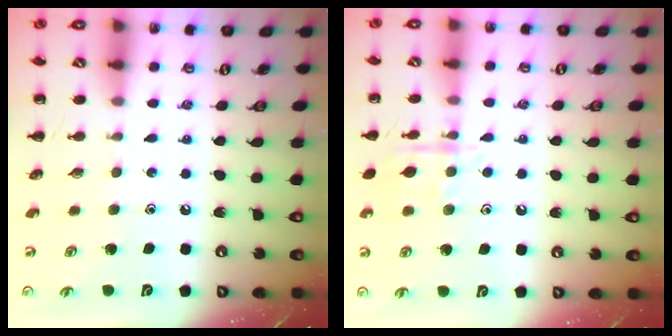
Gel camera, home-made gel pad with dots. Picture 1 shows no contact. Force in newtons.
{"total": 9.9, "press": 9.8, "slide": 0.7}